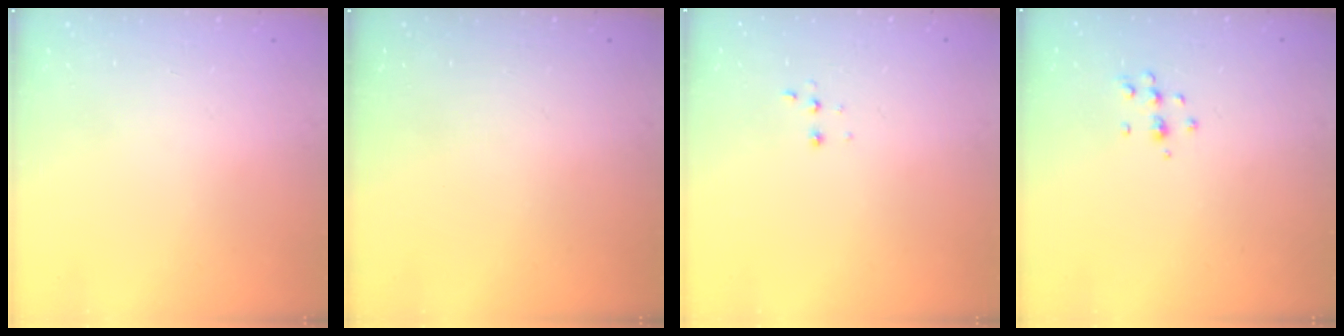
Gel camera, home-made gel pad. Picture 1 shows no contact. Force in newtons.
{"total": 0.0}
{"total": 2.7, "press": 2.7, "slide": 0.5}
{"total": 5.7, "press": 5.6, "slide": 1.0}